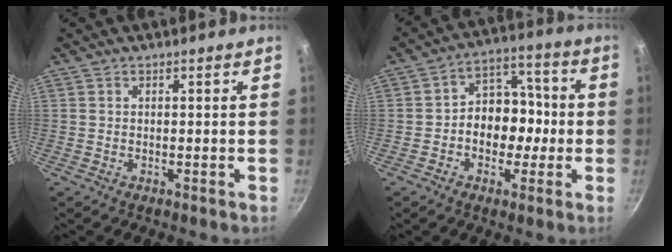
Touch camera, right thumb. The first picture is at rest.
{"total": 11.0, "force": [-1.5, 8.6, 6.7], "torque": [-0.036, 0.040, -0.035]}